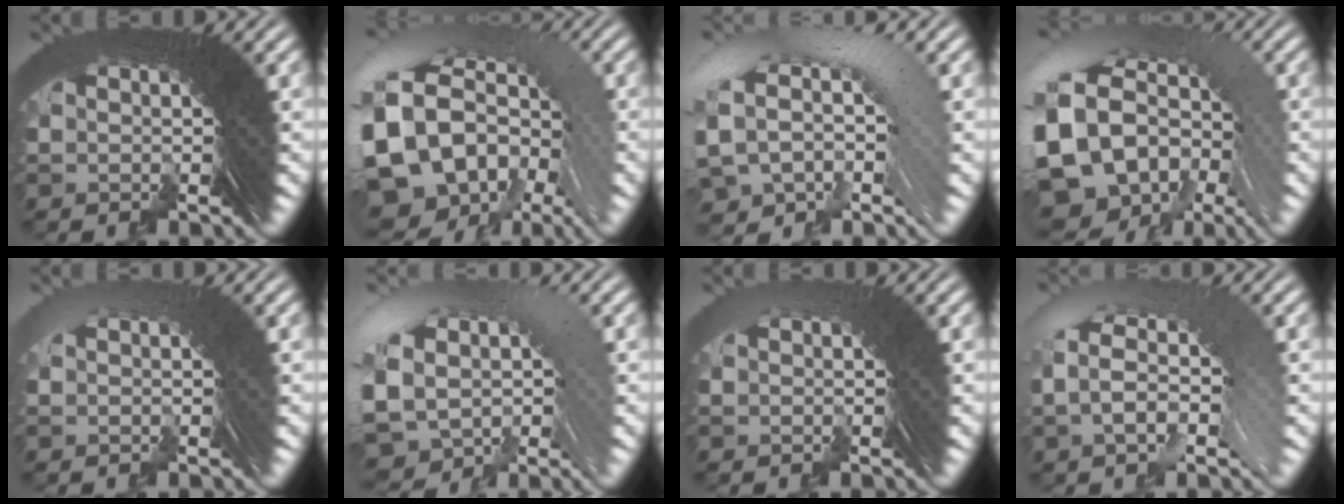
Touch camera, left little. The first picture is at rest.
{"total": 14.1, "force": [-0.7, 0.5, -14.1], "torque": [0.127, 0.014, -0.022]}
{"total": 26.0, "force": [-2.3, -11.2, -23.3], "torque": [0.344, 0.042, -0.060]}
{"total": 16.0, "force": [-1.2, -0.7, -15.9], "torque": [0.158, 0.016, -0.034]}
{"total": 5.2, "force": [0.6, -2.0, -4.7], "torque": [0.075, 0.014, 0.005]}
{"total": 20.7, "force": [-1.7, -6.6, -19.6], "torque": [0.251, 0.011, -0.029]}
{"total": 3.5, "force": [0.5, -0.9, -3.4], "torque": [0.051, 0.012, 0.004]}
{"total": 21.3, "force": [2.5, -8.8, -19.2], "torque": [0.287, 0.071, 0.013]}